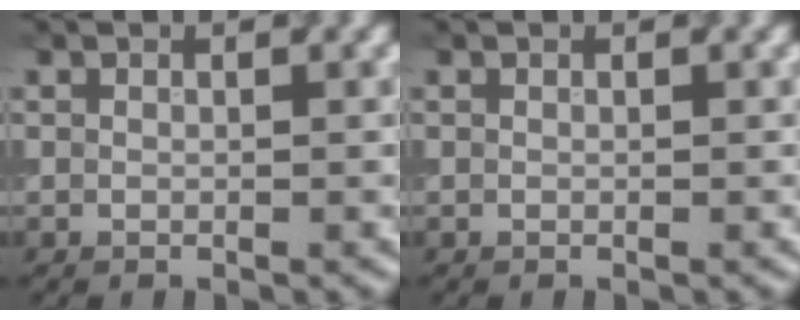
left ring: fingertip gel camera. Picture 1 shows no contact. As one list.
[{"total": 0.0}]